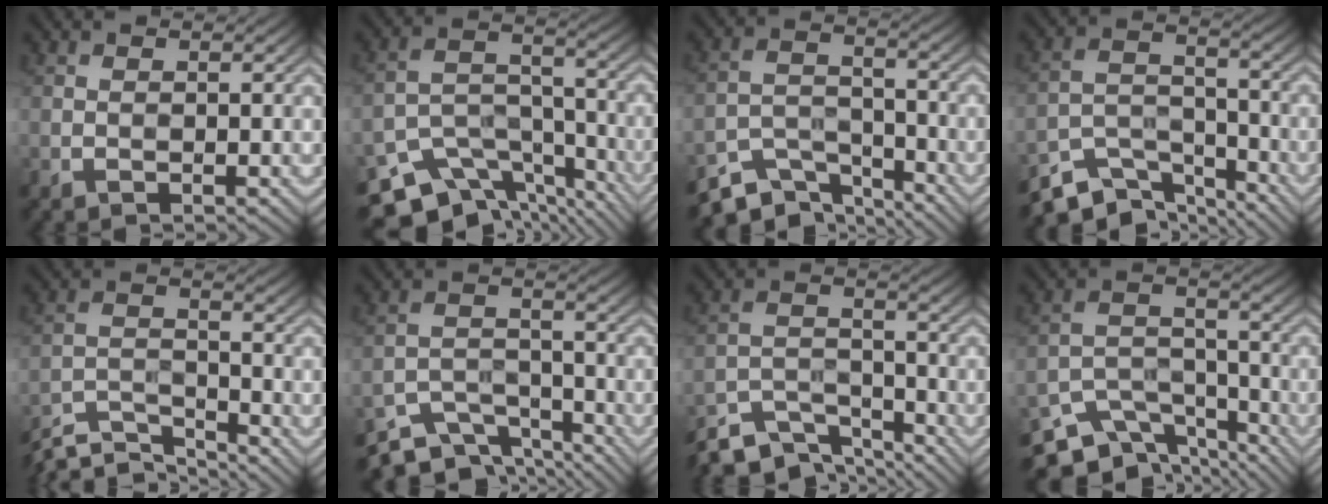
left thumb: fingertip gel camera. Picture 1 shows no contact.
{"total": 12.5, "force": [-9.6, 6.2, 5.1], "torque": [-0.106, -0.016, -0.146]}
{"total": 7.8, "force": [-6.2, 3.4, 3.4], "torque": [-0.069, -0.013, -0.119]}
{"total": 8.8, "force": [-7.0, 3.6, 3.8], "torque": [-0.076, -0.012, -0.136]}
{"total": 7.6, "force": [-6.9, 1.7, 2.6], "torque": [-0.058, -0.011, -0.135]}
{"total": 7.9, "force": [-6.5, 3.4, 3.1], "torque": [-0.060, -0.012, -0.115]}
{"total": 9.0, "force": [-7.4, 3.3, 3.9], "torque": [-0.084, -0.012, -0.139]}
{"total": 10.2, "force": [-8.1, 4.9, 3.9], "torque": [-0.081, -0.012, -0.134]}